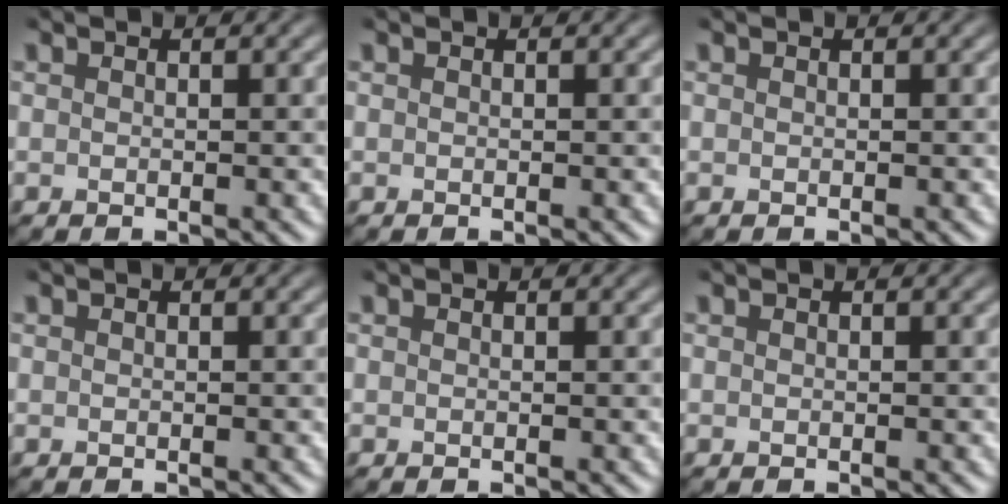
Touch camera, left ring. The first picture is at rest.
{"total": 0.0}
{"total": 0.0}
{"total": 0.0}
{"total": 0.0}
{"total": 0.0}